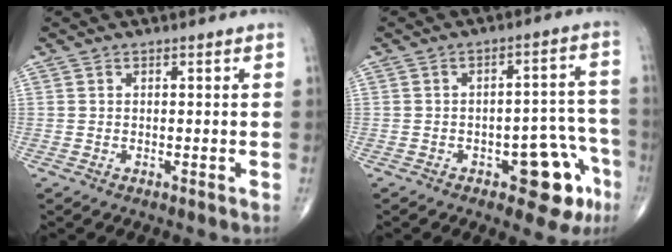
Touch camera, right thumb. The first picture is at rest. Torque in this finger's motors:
{"motor_torque": [1.42, 0.78, 0.46, -0.68, 0.03]}